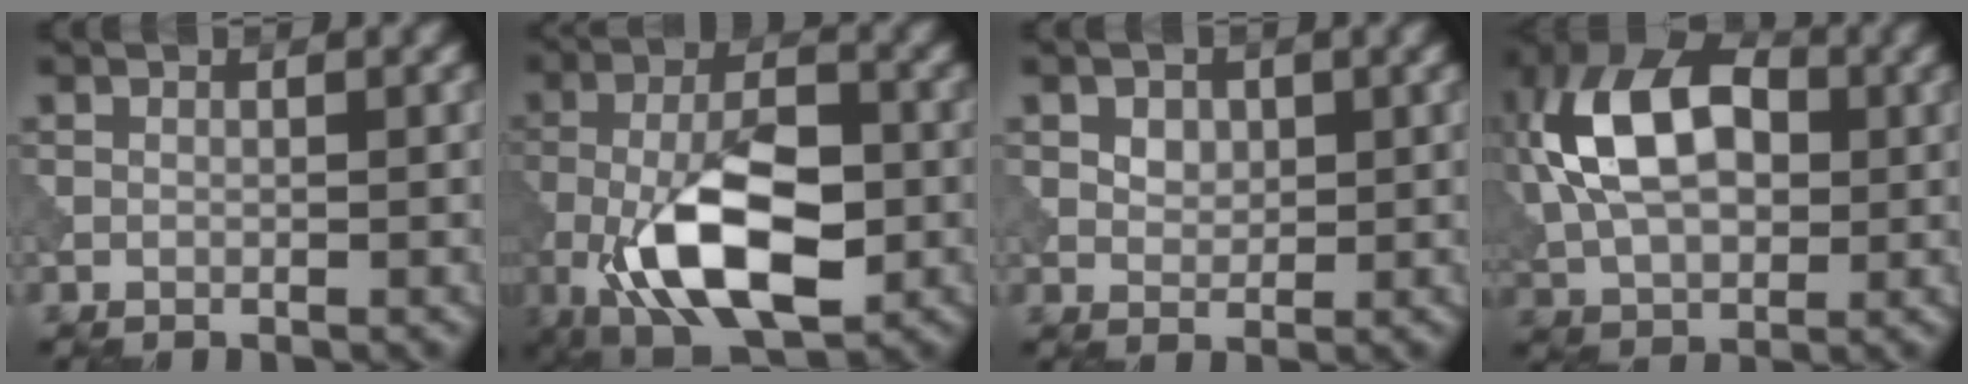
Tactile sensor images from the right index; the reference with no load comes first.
{"total": 11.3, "force": [-3.9, 5.0, 9.4], "torque": [-0.174, -0.001, -0.074]}
{"total": 2.2, "force": [0.9, 1.6, 1.3], "torque": [-0.023, 0.006, 0.014]}
{"total": 11.7, "force": [1.9, 7.2, 9.0], "torque": [-0.187, 0.025, 0.018]}